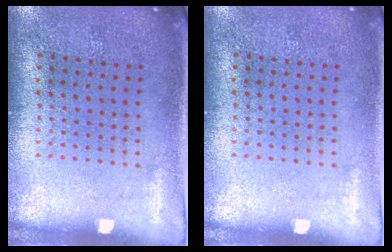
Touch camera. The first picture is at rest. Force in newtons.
{"total": 0.0}